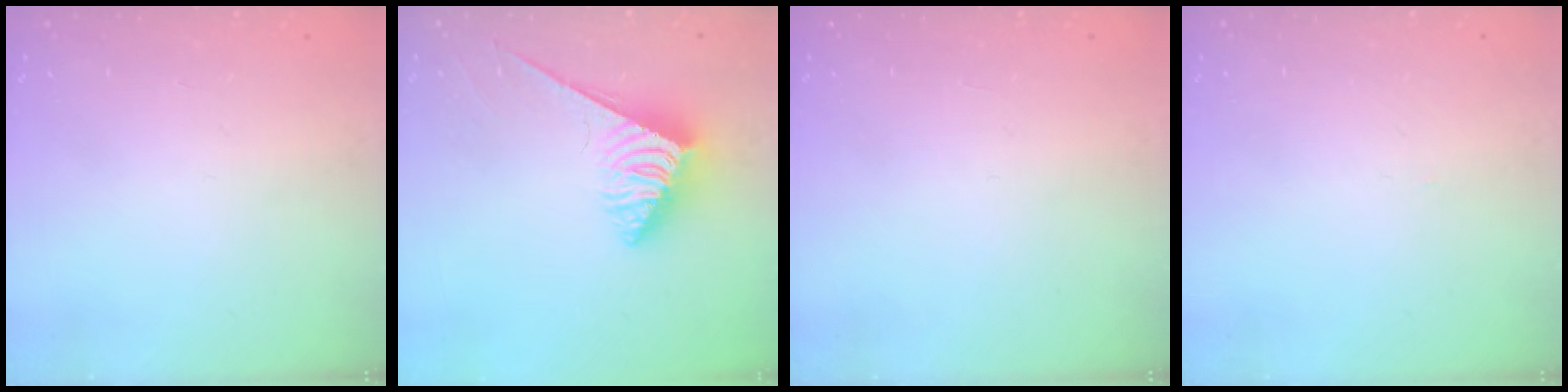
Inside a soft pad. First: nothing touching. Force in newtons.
{"total": 3.7, "press": 3.6, "slide": 0.4}
{"total": 0.0}
{"total": 0.0}